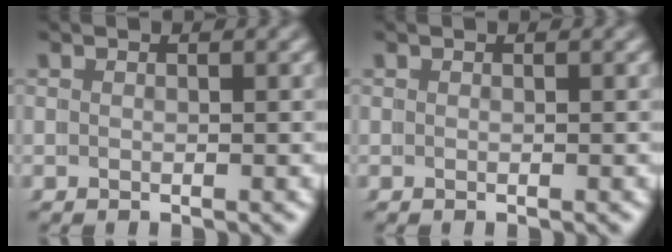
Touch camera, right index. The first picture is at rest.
{"total": 0.0}